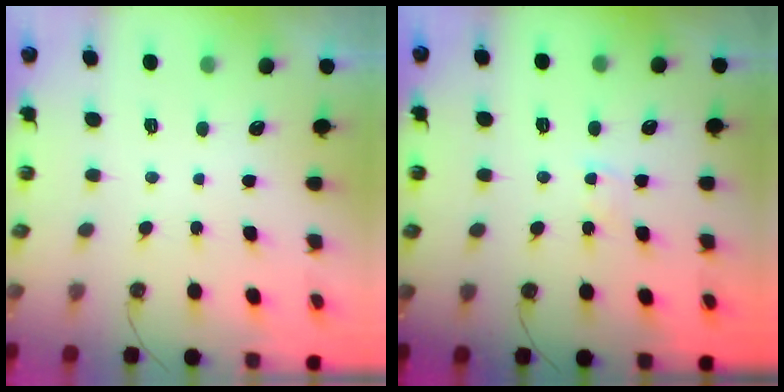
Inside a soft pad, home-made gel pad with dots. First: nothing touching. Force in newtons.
{"total": 1.9, "press": 1.9, "slide": 0.3}